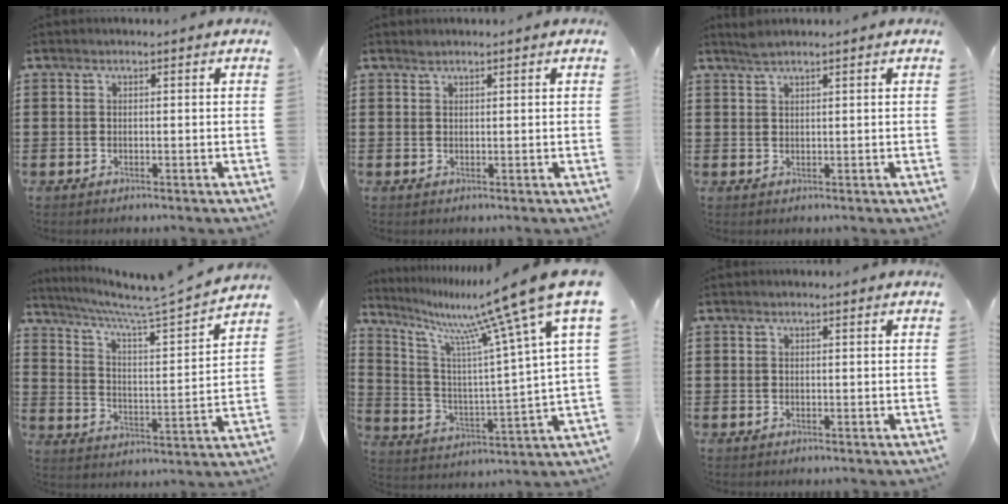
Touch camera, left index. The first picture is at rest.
{"total": 0.7, "force": [0.7, 0.2, 0.1], "torque": [-0.004, 0.000, 0.014]}
{"total": 1.7, "force": [1.4, 0.0, 0.8], "torque": [-0.018, 0.000, 0.027]}
{"total": 5.8, "force": [5.2, -1.0, 2.3], "torque": [-0.069, -0.049, 0.078]}
{"total": 14.5, "force": [10.6, 0.4, 9.9], "torque": [-0.209, -0.067, 0.164]}
{"total": 0.0}